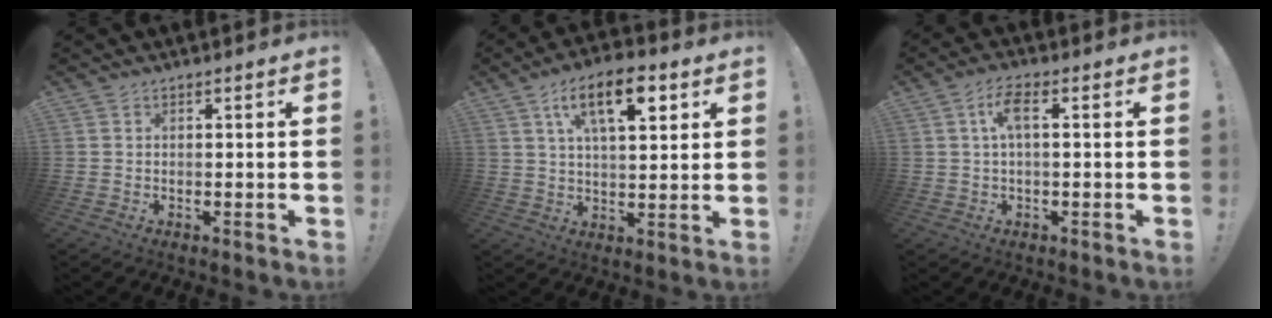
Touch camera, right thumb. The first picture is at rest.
{"total": 14.0, "force": [6.3, 5.8, 11.1], "torque": [-0.170, -0.014, 0.103]}
{"total": 5.4, "force": [0.8, 1.2, 5.2], "torque": [-0.112, 0.010, 0.011]}